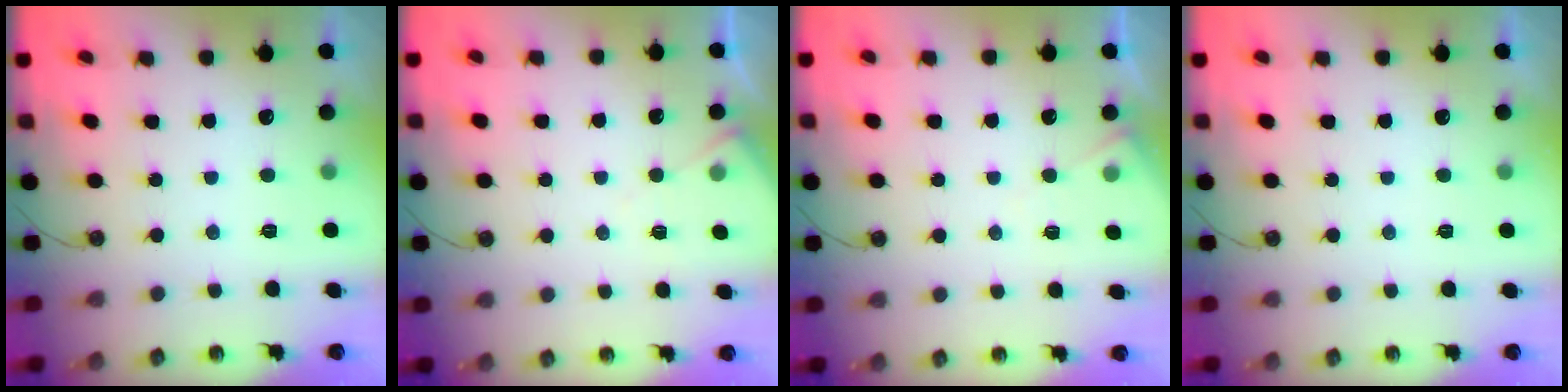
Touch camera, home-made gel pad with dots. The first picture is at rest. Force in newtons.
{"total": 5.2, "press": 5.2, "slide": 0.7}
{"total": 5.3, "press": 5.2, "slide": 0.7}
{"total": 2.2, "press": 2.2, "slide": 0.4}